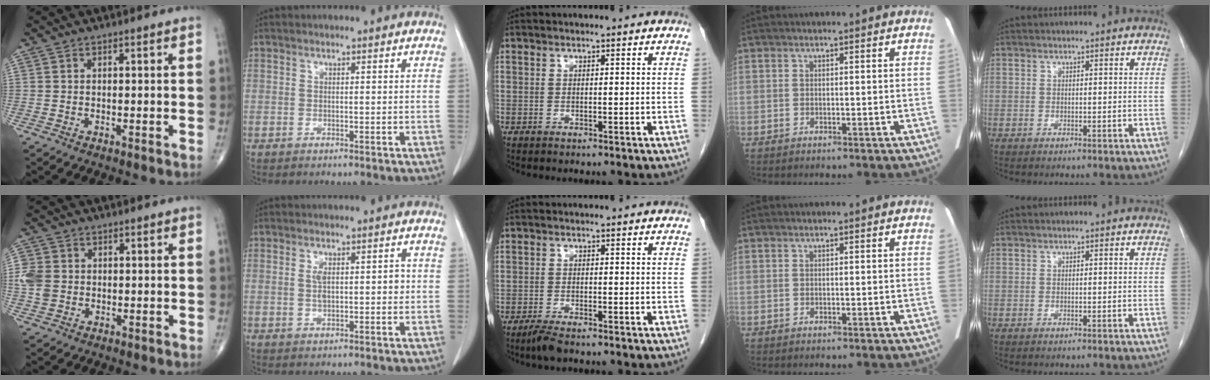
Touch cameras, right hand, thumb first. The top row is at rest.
{"thumb": {"total": 5.2, "force": [-0.2, 4.4, 2.8], "torque": [-0.057, 0.005, -0.005]}, "index": {"total": 3.5, "force": [0.2, 1.5, 3.1], "torque": [-0.056, 0.008, 0.007]}, "middle": {"total": 2.7, "force": [-2.1, 0.3, 1.6], "torque": [-0.039, -0.007, -0.041]}}